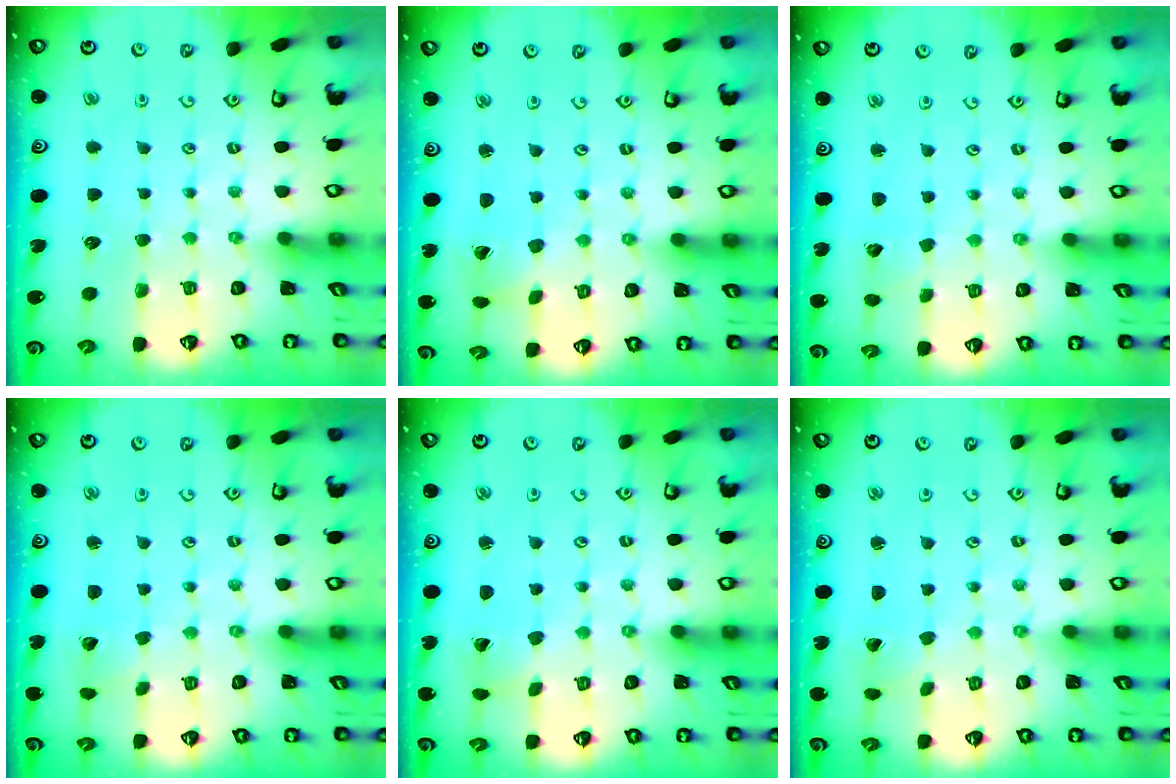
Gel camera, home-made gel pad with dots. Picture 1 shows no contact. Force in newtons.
{"total": 1.8, "press": 1.7, "slide": 0.2}
{"total": 1.9, "press": 1.9, "slide": 0.2}
{"total": 2.6, "press": 2.6, "slide": 0.3}
{"total": 1.2, "press": 1.2, "slide": 0.1}
{"total": 0.6, "press": 0.3, "slide": 0.5}